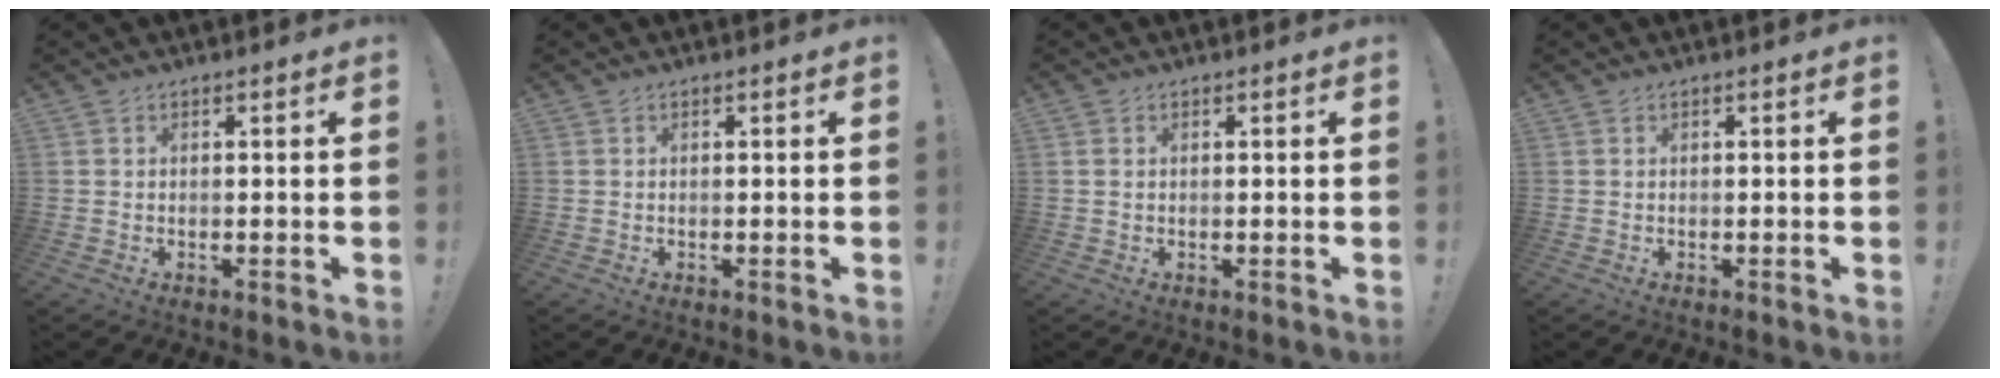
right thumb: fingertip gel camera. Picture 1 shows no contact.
{"total": 0.0}
{"total": 0.7, "force": [0.2, 0.6, 0.3], "torque": [-0.007, 0.003, 0.004]}
{"total": 0.0}